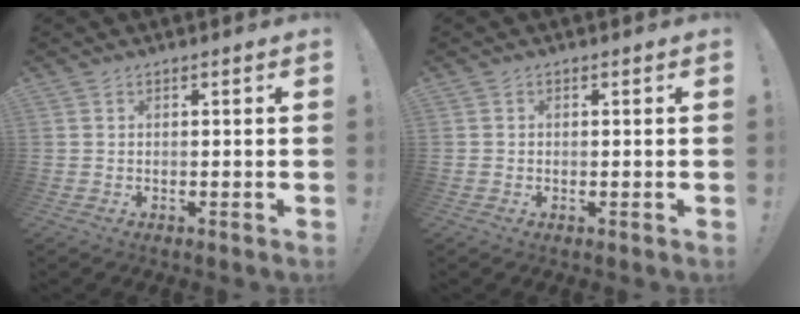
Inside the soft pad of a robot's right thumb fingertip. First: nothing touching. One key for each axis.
{"total": 0.6, "fx": -0.1, "fy": 0.5, "fz": 0.2, "tx": -0.011, "ty": 0.005, "tz": 0.000}